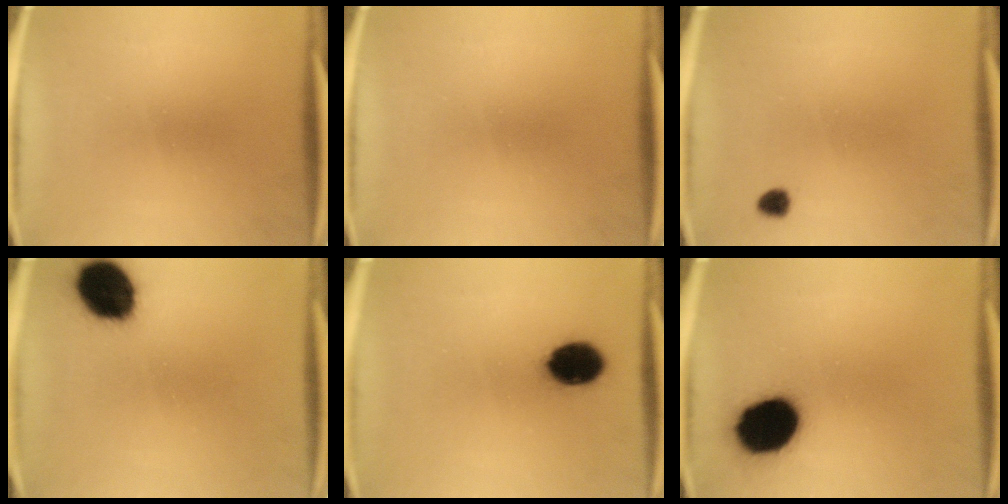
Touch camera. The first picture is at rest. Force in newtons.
{"total": 0.0}
{"total": 1.7}
{"total": 14.5}
{"total": 10.0}
{"total": 15.9}